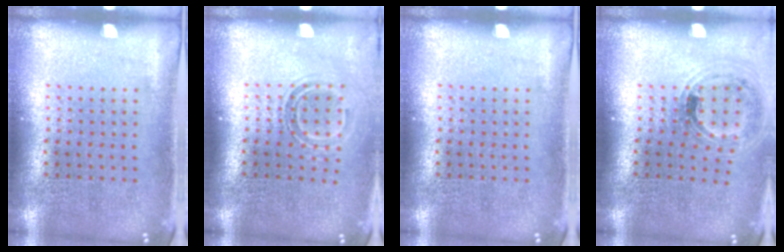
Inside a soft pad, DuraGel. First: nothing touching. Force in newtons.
{"total": 1.6, "press": 1.1, "slide": 1.2}
{"total": 0.0}
{"total": 1.0, "press": 1.0, "slide": 0.3}